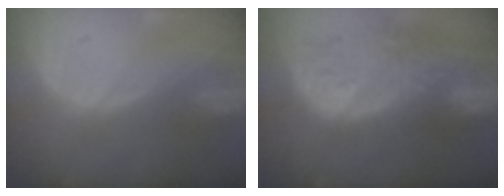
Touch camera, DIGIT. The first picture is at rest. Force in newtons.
{"total": 12.2, "press": 10.9, "slide": 5.6}